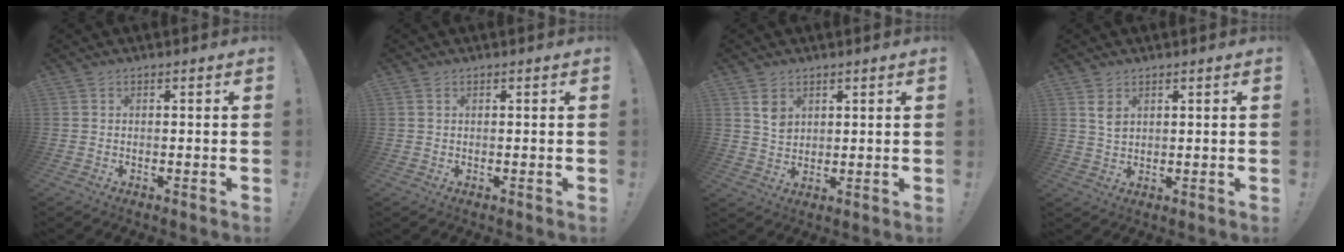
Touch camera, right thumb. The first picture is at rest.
{"total": 0.7, "force": [0.5, 0.4, 0.3], "torque": [-0.011, 0.003, 0.010]}
{"total": 4.8, "force": [2.4, 3.4, 2.5], "torque": [-0.023, -0.011, 0.041]}
{"total": 3.7, "force": [1.9, 2.0, 2.5], "torque": [-0.037, -0.006, 0.032]}